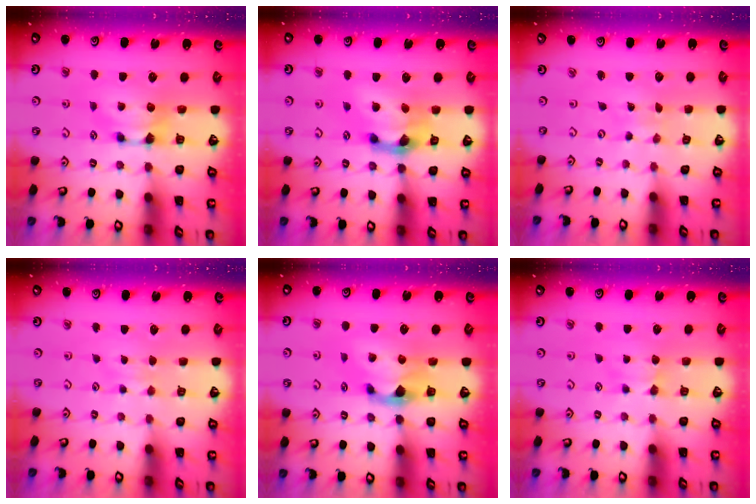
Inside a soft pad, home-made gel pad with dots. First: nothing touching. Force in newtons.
{"total": 4.7, "press": 4.1, "slide": 2.4}
{"total": 6.7, "press": 6.6, "slide": 0.5}
{"total": 2.3, "press": 2.3, "slide": 0.3}
{"total": 1.8, "press": 1.2, "slide": 1.4}
{"total": 1.7, "press": 1.6, "slide": 0.4}